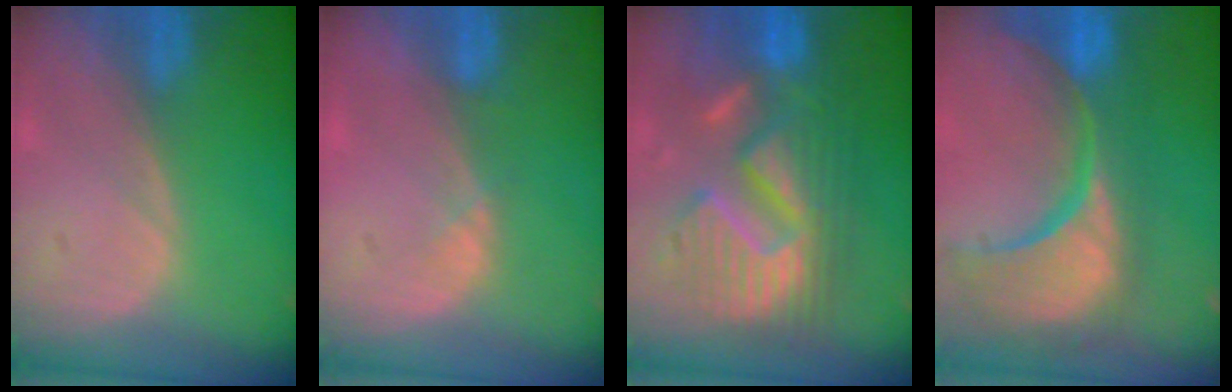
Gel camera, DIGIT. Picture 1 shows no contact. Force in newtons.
{"total": 1.4, "press": 1.2, "slide": 0.7}
{"total": 12.9, "press": 12.8, "slide": 1.4}
{"total": 15.4, "press": 12.1, "slide": 9.5}